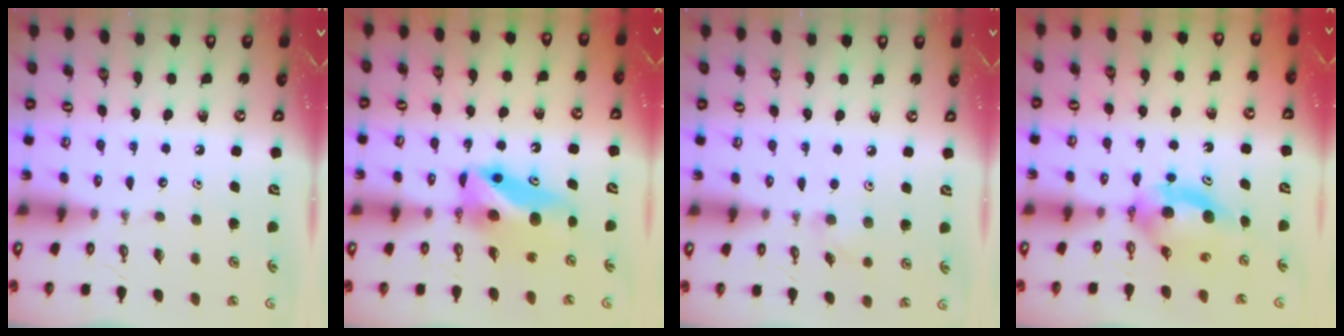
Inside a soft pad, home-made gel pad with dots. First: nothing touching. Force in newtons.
{"total": 10.3, "press": 6.9, "slide": 7.7}
{"total": 4.7, "press": 4.6, "slide": 0.9}
{"total": 5.8, "press": 5.6, "slide": 1.5}